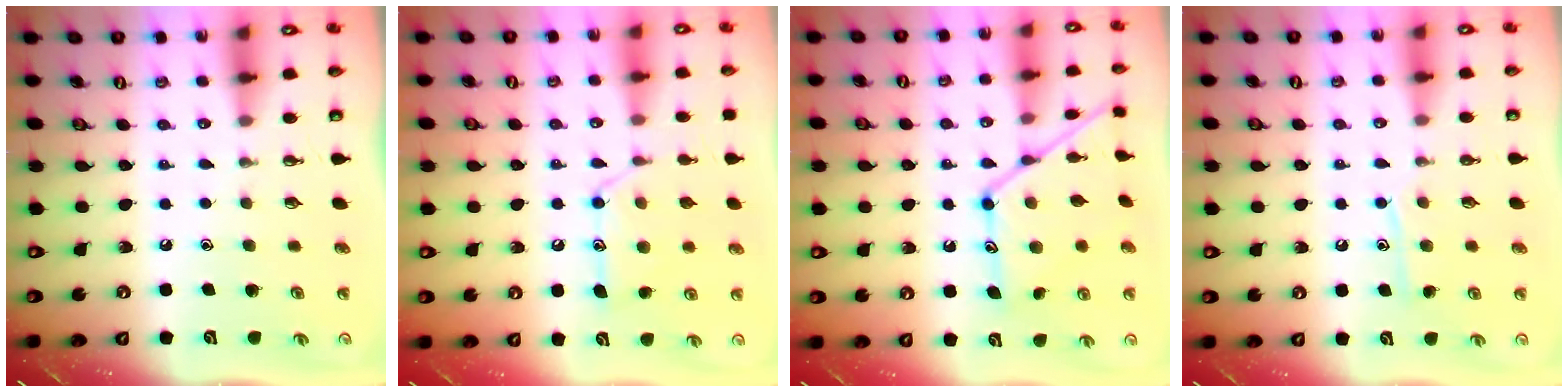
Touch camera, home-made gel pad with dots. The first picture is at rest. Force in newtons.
{"total": 13.7, "press": 13.7, "slide": 0.9}
{"total": 15.0, "press": 15.0, "slide": 0.9}
{"total": 7.7, "press": 7.6, "slide": 0.6}